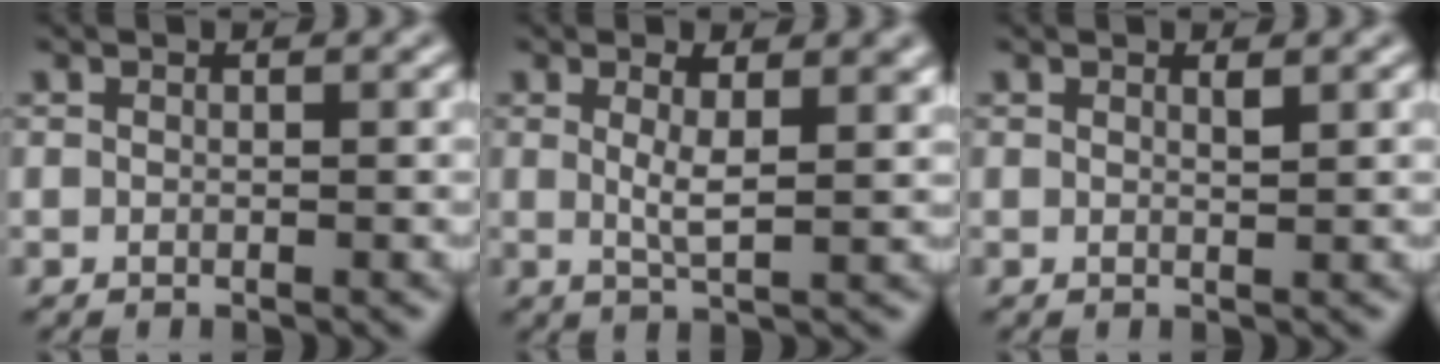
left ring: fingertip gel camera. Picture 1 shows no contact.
{"total": 3.5, "force": [1.1, 1.0, 3.2], "torque": [-0.054, -0.001, 0.018]}
{"total": 0.6, "force": [0.5, 0.1, 0.4], "torque": [-0.006, -0.003, 0.007]}